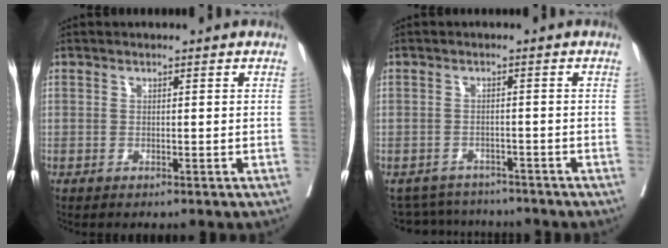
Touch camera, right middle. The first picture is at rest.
{"total": 5.8, "force": [-5.7, 1.3, -0.2], "torque": [-0.001, 0.007, -0.082]}